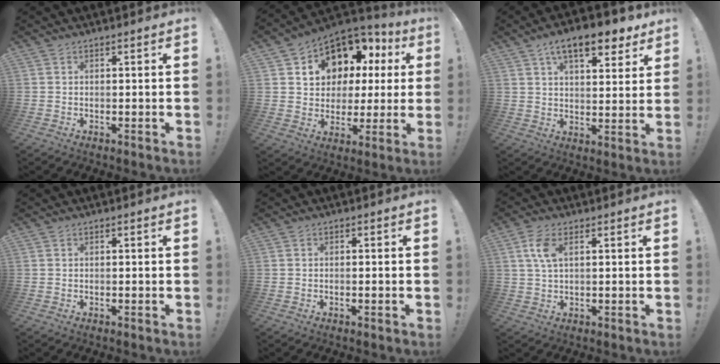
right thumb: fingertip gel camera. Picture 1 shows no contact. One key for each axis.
{"total": 10.9, "fx": 6.2, "fy": 8.3, "fz": 3.3, "tx": -0.055, "ty": -0.056, "tz": 0.132}
{"total": 12.3, "fx": 7.5, "fy": 4.7, "fz": 8.5, "tx": -0.122, "ty": -0.036, "tz": 0.125}
{"total": 0.0}
{"total": 0.6, "fx": -0.4, "fy": -0.2, "fz": 0.5, "tx": -0.008, "ty": -0.001, "tz": -0.005}
{"total": 5.9, "fx": 1.9, "fy": 2.9, "fz": 4.8, "tx": -0.101, "ty": 0.003, "tz": 0.035}